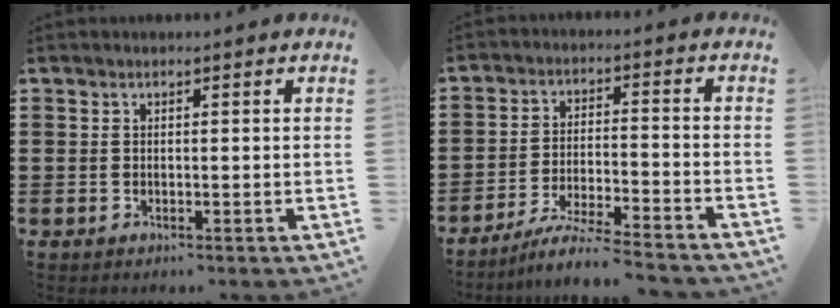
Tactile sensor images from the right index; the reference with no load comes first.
{"total": 5.9, "force": [-5.5, -0.2, 2.1], "torque": [-0.047, -0.011, -0.108]}